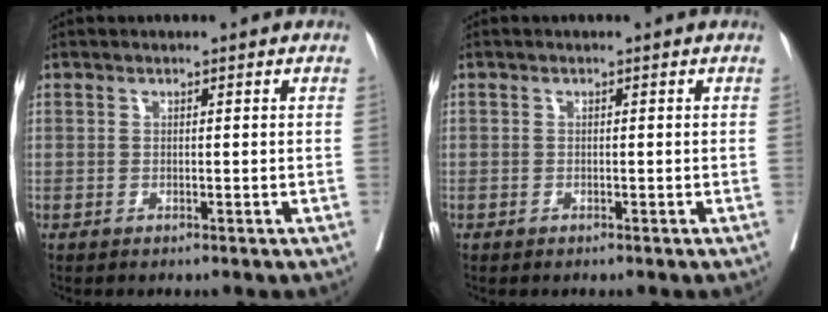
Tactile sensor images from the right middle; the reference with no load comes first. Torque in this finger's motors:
{"motor_torque": [0.97, -1.17, -0.42, -0.21]}